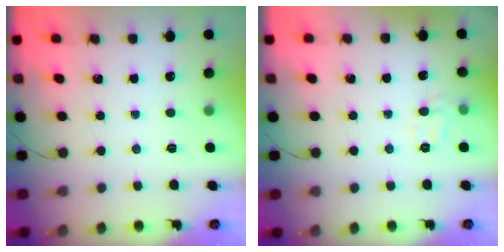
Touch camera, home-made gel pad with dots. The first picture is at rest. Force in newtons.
{"total": 4.4, "press": 4.1, "slide": 1.6}